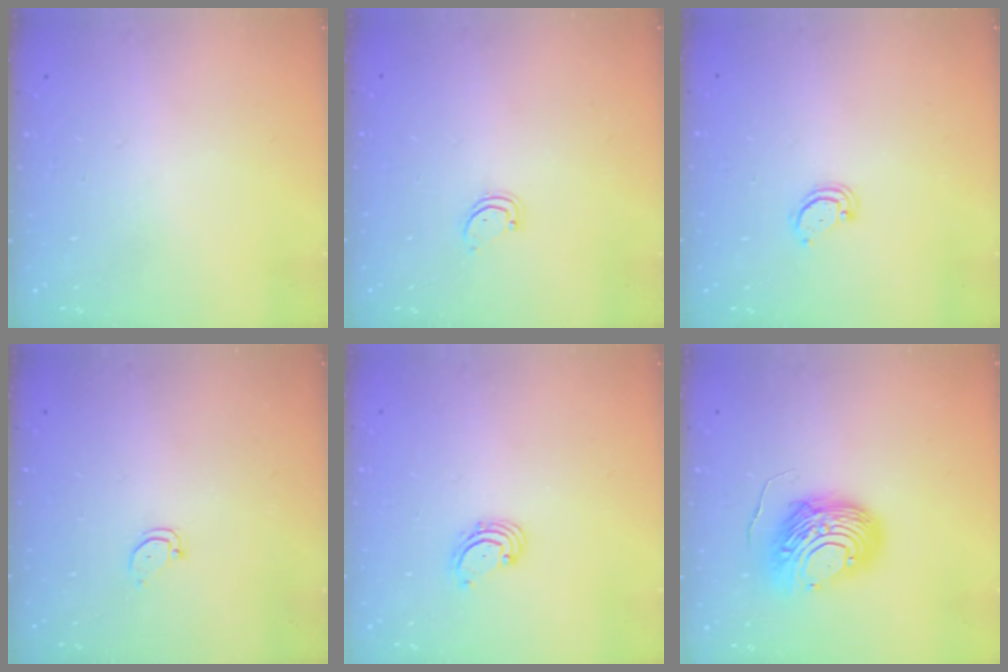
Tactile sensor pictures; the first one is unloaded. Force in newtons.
{"total": 1.9, "press": 1.9, "slide": 0.2}
{"total": 2.9, "press": 2.9, "slide": 0.2}
{"total": 2.4, "press": 2.4, "slide": 0.2}
{"total": 1.9, "press": 1.8, "slide": 0.2}
{"total": 11.2, "press": 11.2, "slide": 1.1}